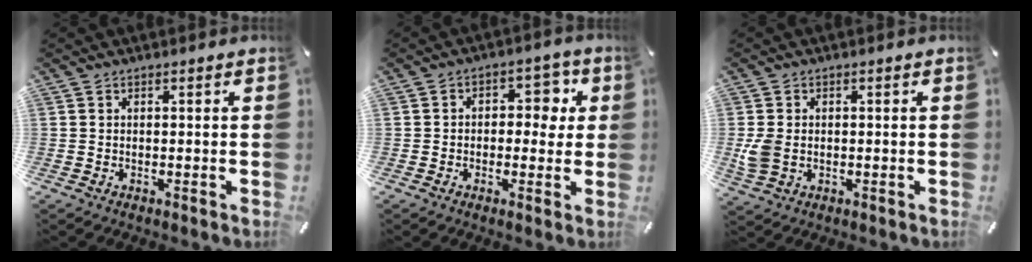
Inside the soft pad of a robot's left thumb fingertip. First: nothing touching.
{"total": 6.3, "force": [0.3, 5.0, 3.9], "torque": [-0.042, 0.004, -0.004]}
{"total": 5.3, "force": [-0.5, 4.0, 3.5], "torque": [-0.072, 0.000, -0.009]}